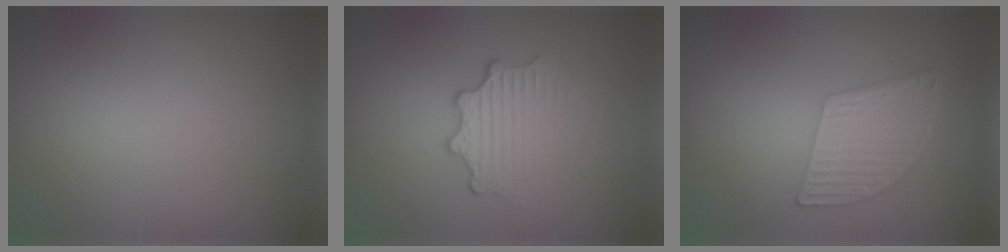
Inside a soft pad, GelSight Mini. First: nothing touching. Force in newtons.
{"total": 3.4, "press": 2.4, "slide": 2.5}
{"total": 5.3, "press": 3.9, "slide": 3.6}